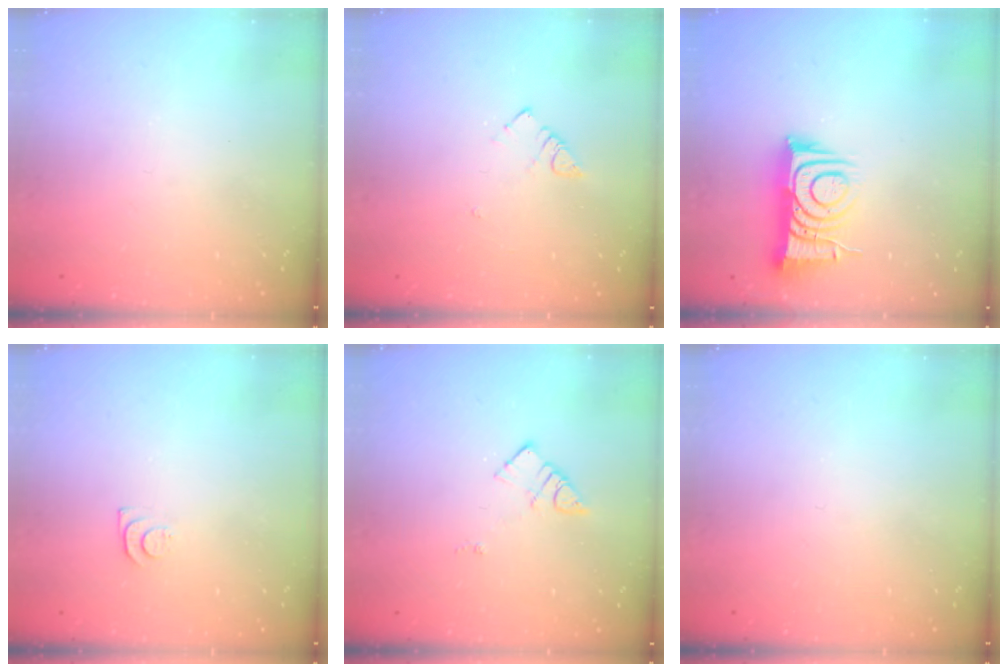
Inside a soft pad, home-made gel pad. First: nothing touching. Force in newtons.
{"total": 3.0, "press": 2.9, "slide": 0.4}
{"total": 10.5, "press": 10.4, "slide": 1.3}
{"total": 3.3, "press": 3.2, "slide": 0.5}
{"total": 5.3, "press": 5.2, "slide": 0.6}
{"total": 0.0}